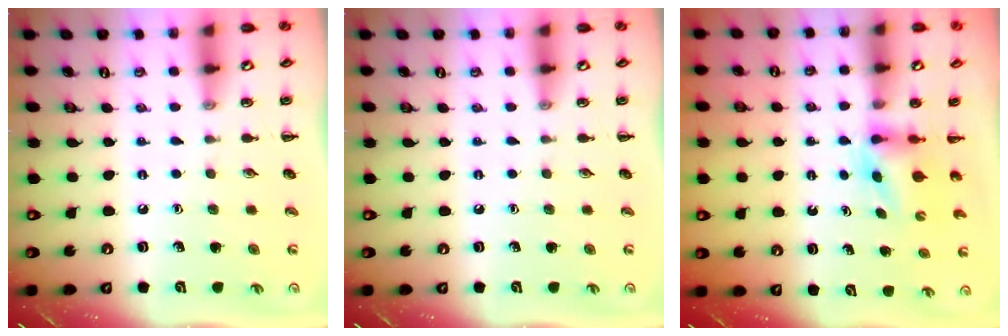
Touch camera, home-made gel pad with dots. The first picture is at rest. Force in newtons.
{"total": 0.0}
{"total": 3.6, "press": 3.6, "slide": 0.6}